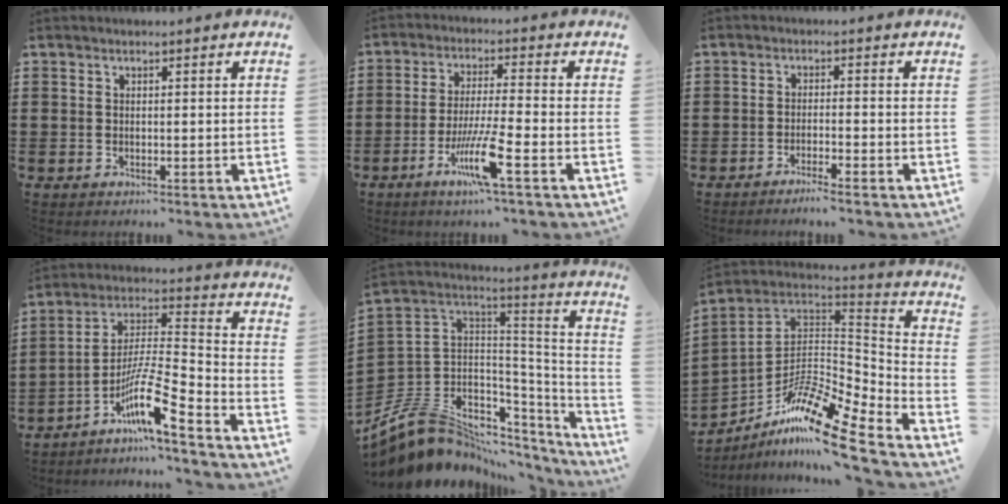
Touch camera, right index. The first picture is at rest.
{"total": 8.7, "force": [-4.4, 0.1, 7.5], "torque": [-0.156, -0.013, -0.086]}
{"total": 2.1, "force": [-1.9, -0.5, 0.8], "torque": [-0.013, 0.000, -0.038]}
{"total": 10.8, "force": [-7.0, 1.1, 8.1], "torque": [-0.167, -0.010, -0.138]}
{"total": 9.5, "force": [-5.3, 7.1, 3.3], "torque": [-0.104, -0.006, -0.098]}
{"total": 14.6, "force": [-10.7, 2.4, 9.7], "torque": [-0.185, 0.018, -0.203]}